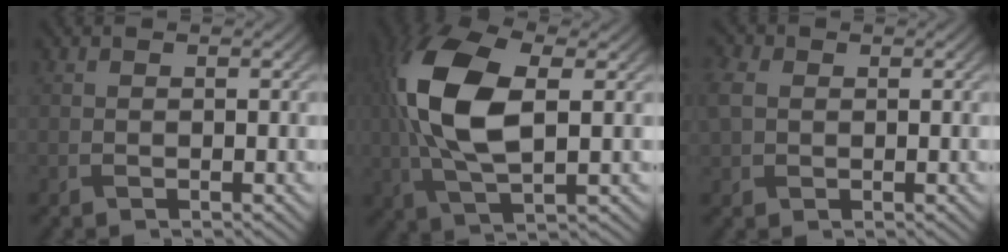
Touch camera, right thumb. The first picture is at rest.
{"total": 13.5, "force": [2.1, 6.8, 11.5], "torque": [-0.268, 0.011, 0.036]}
{"total": 4.2, "force": [0.5, 3.3, 2.6], "torque": [-0.090, 0.007, 0.008]}